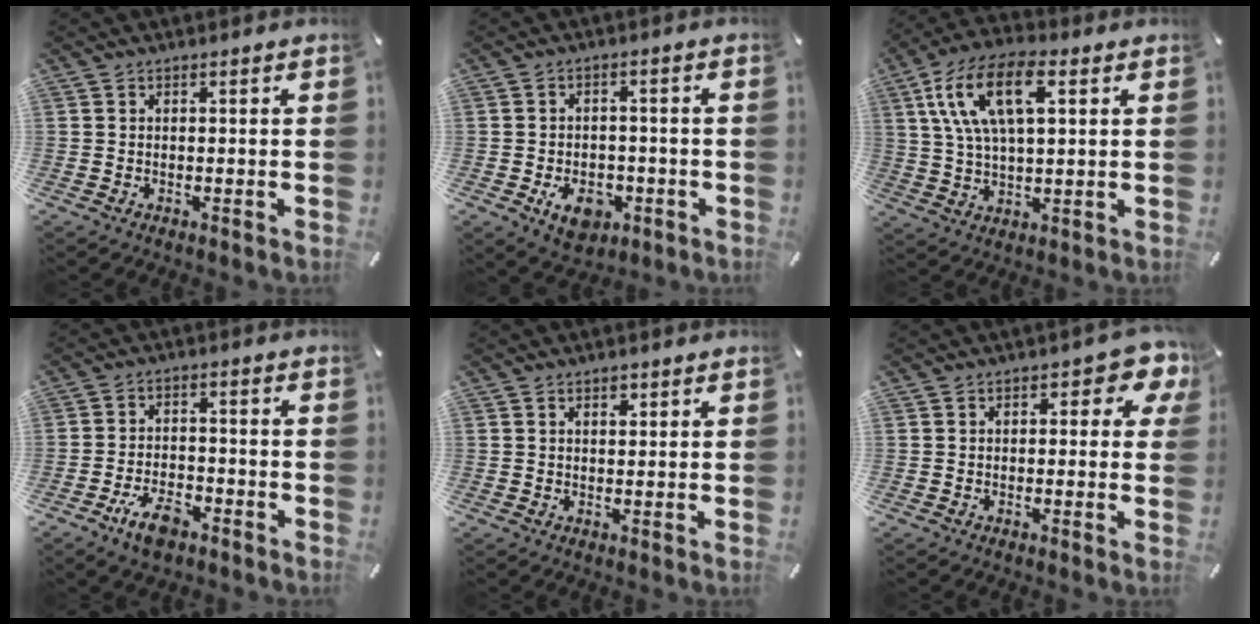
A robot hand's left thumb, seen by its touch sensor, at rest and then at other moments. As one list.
[{"total": 7.6, "force": [-3.0, 5.3, 4.5], "torque": [-0.078, 0.006, -0.054]}, {"total": 14.7, "force": [5.4, 7.1, 11.7], "torque": [-0.256, 0.011, 0.094]}, {"total": 6.9, "force": [-4.4, 3.3, 4.2], "torque": [-0.086, 0.018, -0.081]}, {"total": 1.6, "force": [0.9, 1.0, 0.9], "torque": [-0.011, -0.001, 0.015]}, {"total": 5.7, "force": [1.9, 2.8, 4.6], "torque": [-0.061, -0.001, 0.026]}]